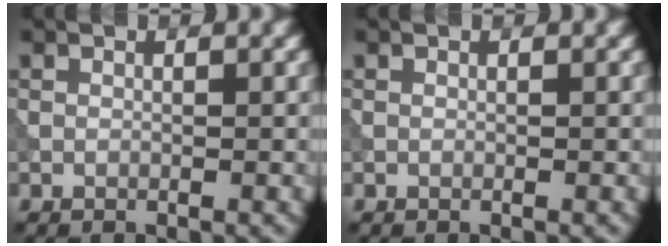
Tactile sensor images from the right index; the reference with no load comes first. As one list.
[{"total": 0.0}]